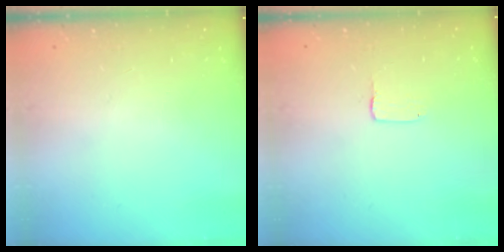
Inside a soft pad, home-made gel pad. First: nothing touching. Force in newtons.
{"total": 1.0, "press": 1.0, "slide": 0.1}